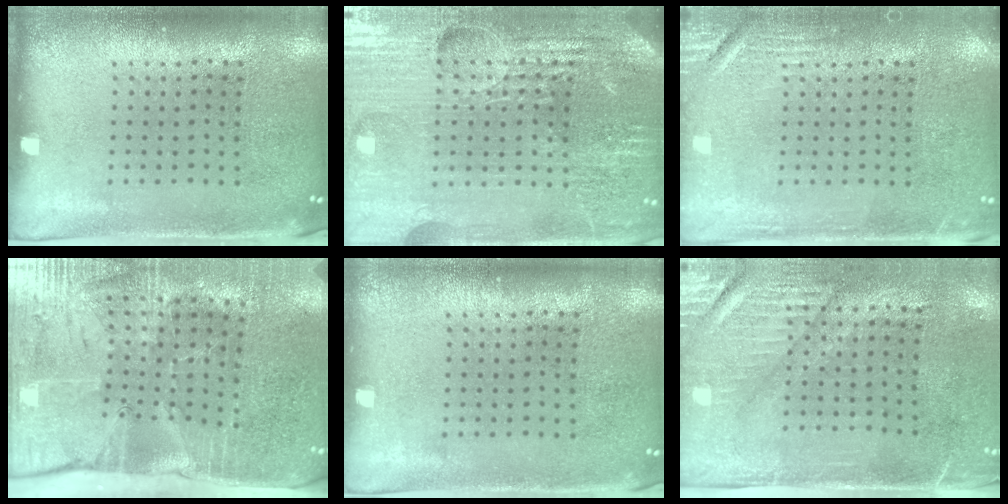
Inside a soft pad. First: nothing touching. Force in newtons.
{"total": 5.6, "press": 5.1, "slide": 2.4}
{"total": 2.7, "press": 2.7, "slide": 0.4}
{"total": 4.3, "press": 3.6, "slide": 2.3}
{"total": 0.0}
{"total": 3.0, "press": 2.6, "slide": 1.5}